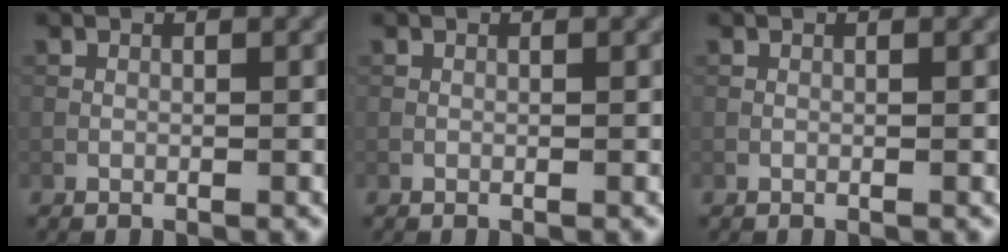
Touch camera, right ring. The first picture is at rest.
{"total": 0.0}
{"total": 0.0}